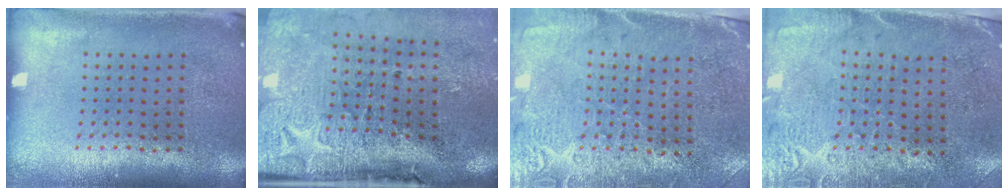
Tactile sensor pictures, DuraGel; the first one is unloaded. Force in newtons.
{"total": 4.9, "press": 3.8, "slide": 3.1}
{"total": 2.8, "press": 2.5, "slide": 1.1}
{"total": 2.7, "press": 2.4, "slide": 1.4}